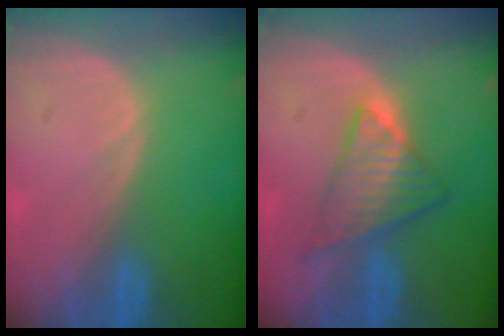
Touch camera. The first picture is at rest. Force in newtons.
{"total": 6.7, "press": 6.4, "slide": 1.9}